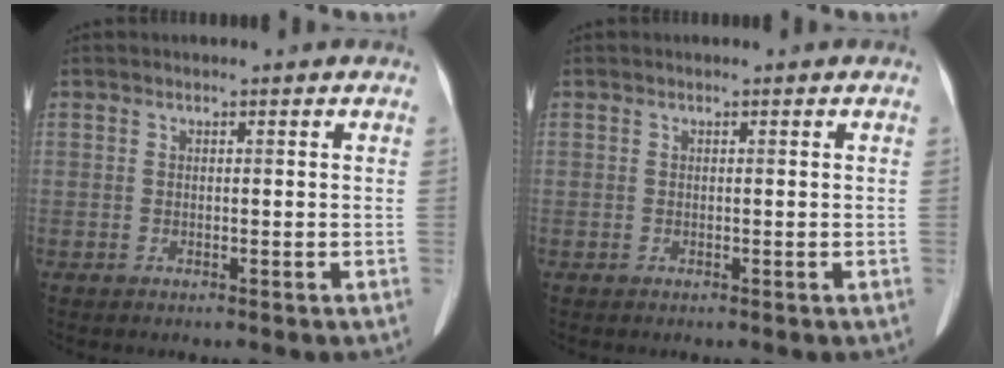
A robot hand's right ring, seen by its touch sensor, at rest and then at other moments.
{"total": 0.0}